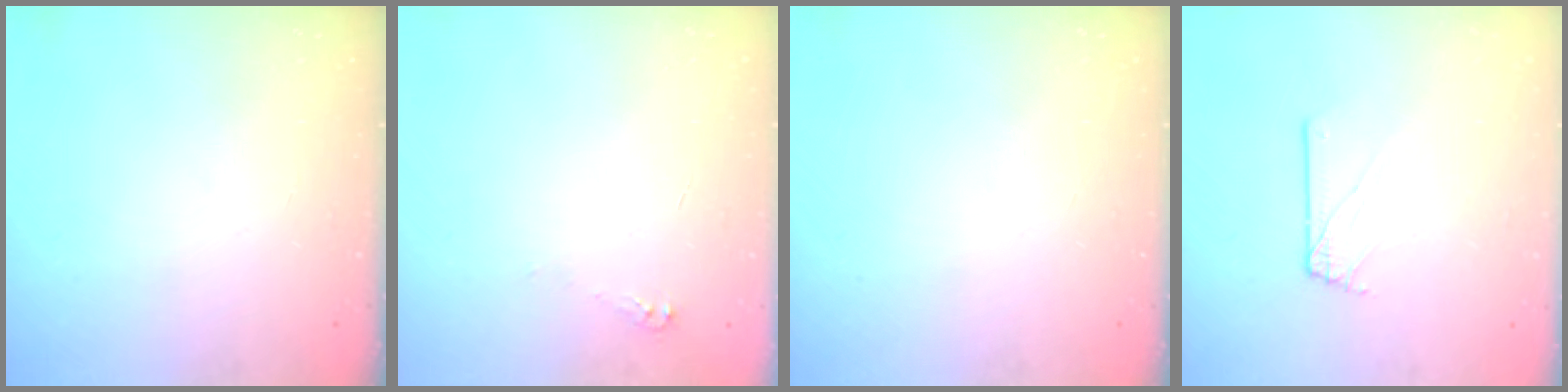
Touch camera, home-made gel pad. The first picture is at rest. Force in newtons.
{"total": 2.5, "press": 2.5, "slide": 0.3}
{"total": 0.0}
{"total": 1.6, "press": 1.6, "slide": 0.2}